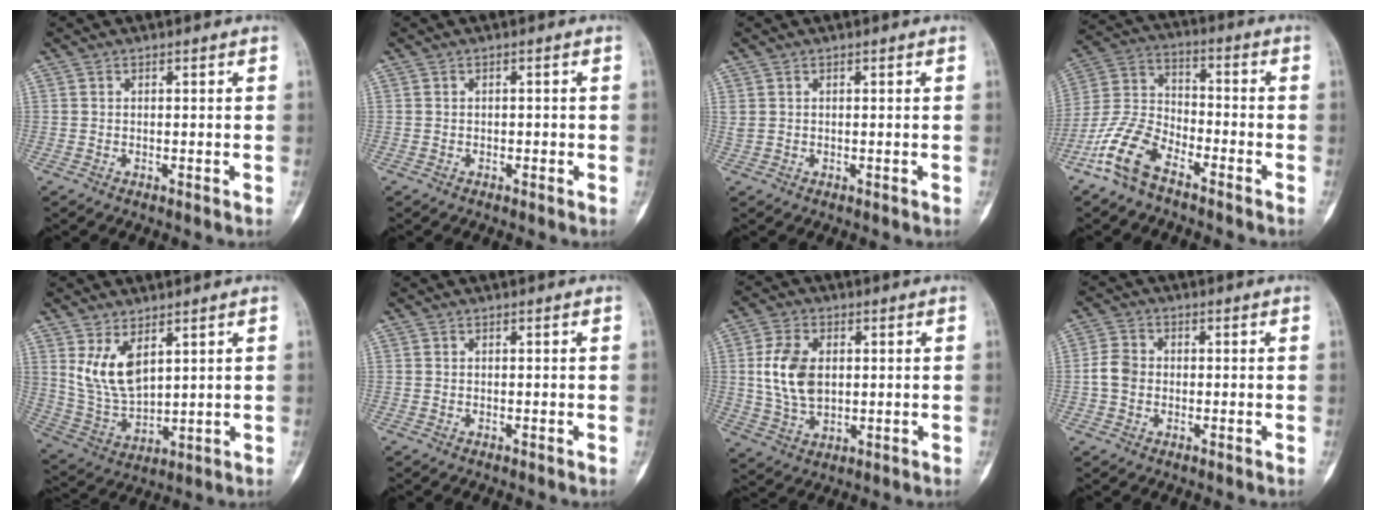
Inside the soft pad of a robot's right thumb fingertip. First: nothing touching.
{"total": 0.6, "force": [-0.1, 0.5, 0.3], "torque": [-0.003, 0.003, -0.002]}
{"total": 0.9, "force": [0.4, 0.6, 0.6], "torque": [-0.012, 0.005, 0.013]}
{"total": 11.6, "force": [-7.6, 5.5, 6.8], "torque": [-0.150, 0.045, -0.159]}
{"total": 9.9, "force": [4.4, 5.2, 7.2], "torque": [-0.129, -0.027, 0.106]}
{"total": 0.0}
{"total": 11.3, "force": [1.4, 7.4, 8.5], "torque": [-0.158, -0.004, 0.035]}
{"total": 4.5, "force": [-0.5, 3.7, 2.5], "torque": [-0.044, 0.010, -0.016]}